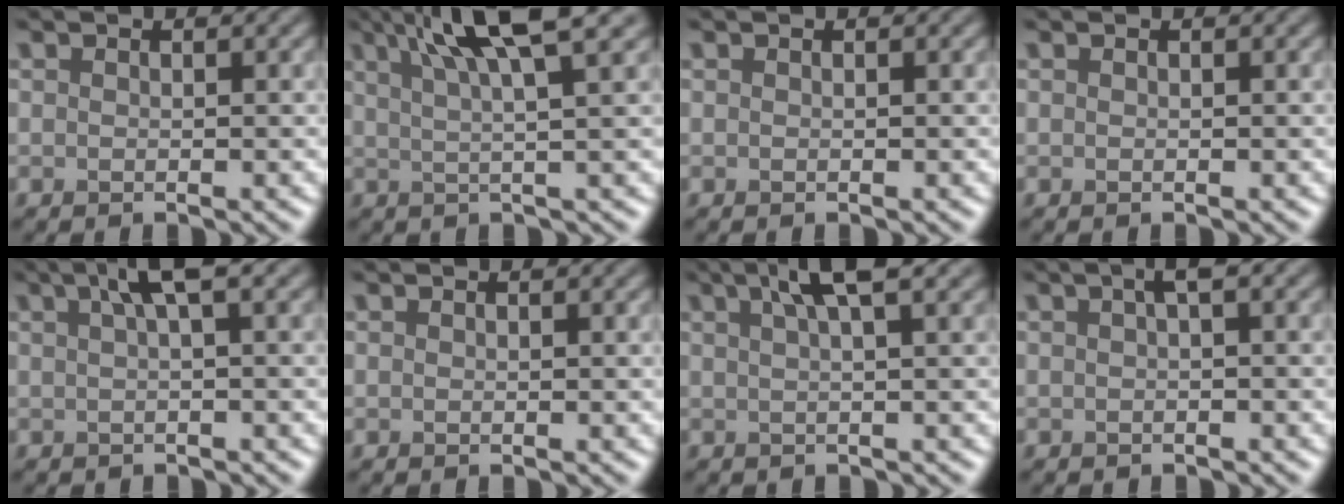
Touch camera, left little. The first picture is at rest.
{"total": 8.0, "force": [4.5, 1.7, 6.4], "torque": [-0.082, 0.022, 0.068]}
{"total": 0.0}
{"total": 0.0}
{"total": 3.2, "force": [1.4, 0.6, 2.9], "torque": [-0.039, 0.015, 0.020]}
{"total": 0.0}
{"total": 3.9, "force": [2.1, 0.6, 3.2], "torque": [-0.043, 0.012, 0.031]}
{"total": 1.3, "force": [0.3, 0.2, 1.3], "torque": [-0.020, 0.011, 0.006]}